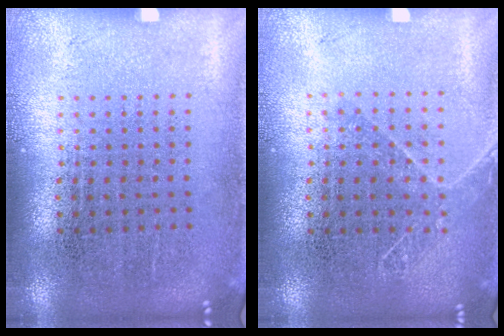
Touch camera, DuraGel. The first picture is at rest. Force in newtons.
{"total": 1.1, "press": 0.9, "slide": 0.5}